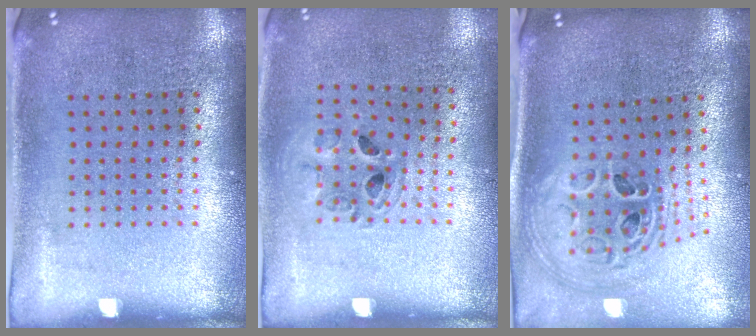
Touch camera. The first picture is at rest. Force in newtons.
{"total": 0.9, "press": 0.9, "slide": 0.2}
{"total": 1.7, "press": 1.5, "slide": 0.9}